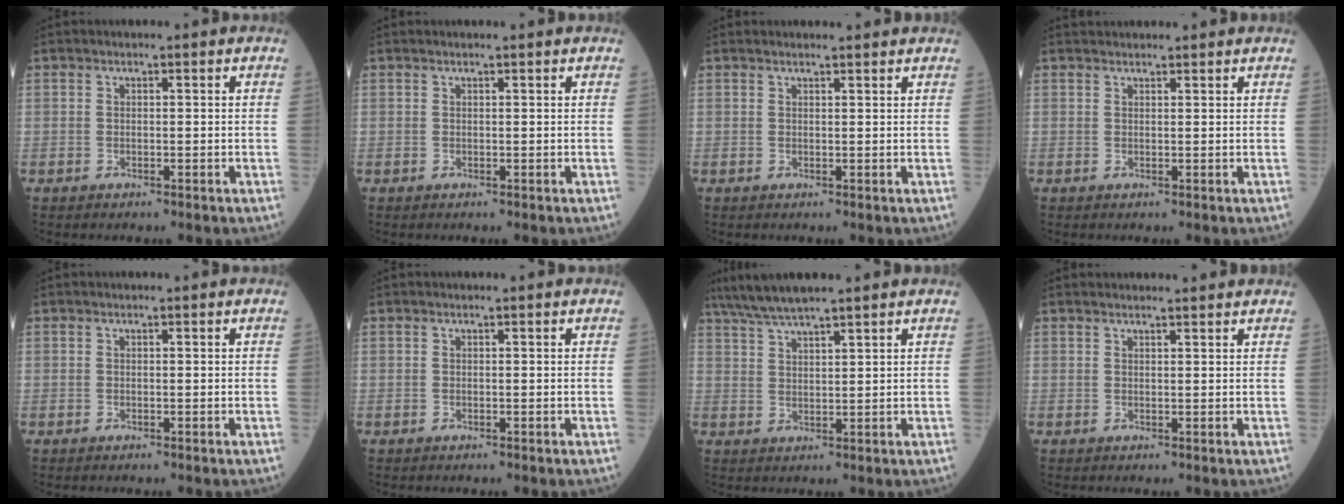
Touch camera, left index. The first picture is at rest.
{"total": 0.7, "force": [0.7, -0.1, 0.3], "torque": [-0.007, 0.003, 0.011]}
{"total": 2.3, "force": [2.2, 0.1, 0.3], "torque": [-0.009, 0.008, 0.027]}
{"total": 3.9, "force": [3.8, 0.4, 0.9], "torque": [-0.009, 0.031, 0.052]}
{"total": 0.0}
{"total": 0.0}
{"total": 7.6, "force": [6.4, -0.1, 4.1], "torque": [-0.073, 0.028, 0.116]}
{"total": 3.4, "force": [3.3, 0.2, 0.7], "torque": [-0.013, 0.013, 0.039]}